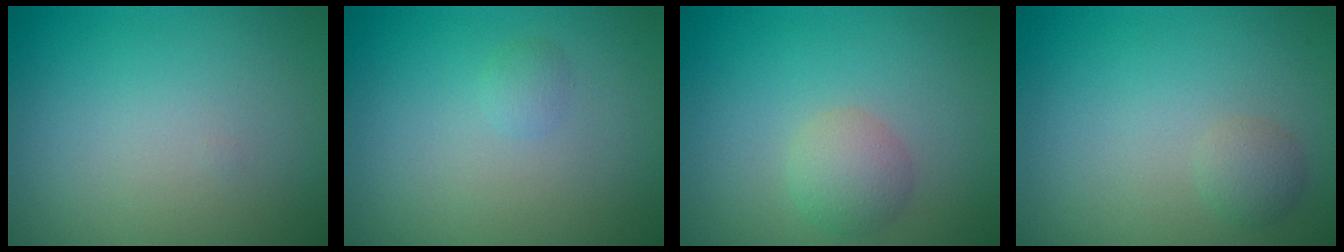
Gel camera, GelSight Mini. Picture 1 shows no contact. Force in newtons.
{"total": 0.8, "press": 0.8, "slide": 0.0}
{"total": 2.3, "press": 2.3, "slide": 0.1}
{"total": 1.3, "press": 1.3, "slide": 0.0}